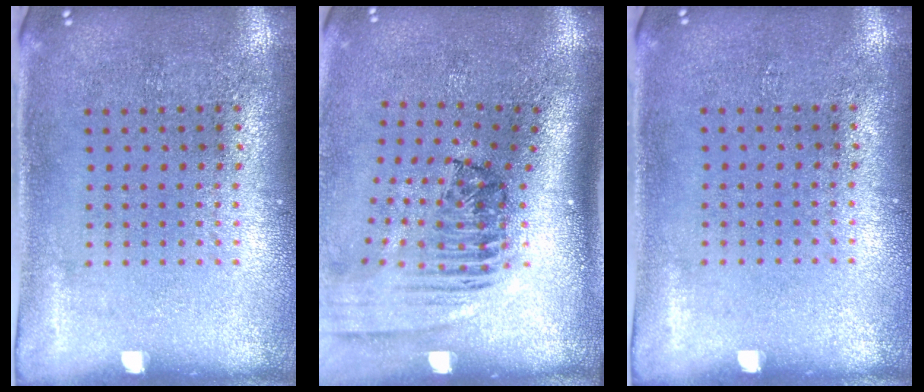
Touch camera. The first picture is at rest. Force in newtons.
{"total": 2.5, "press": 1.7, "slide": 1.8}
{"total": 0.0}